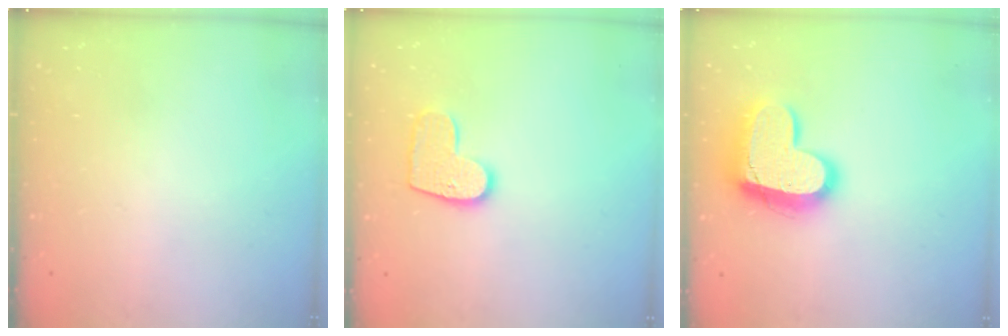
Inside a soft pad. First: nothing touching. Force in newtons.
{"total": 10.3, "press": 10.3, "slide": 0.4}
{"total": 18.2, "press": 18.2, "slide": 1.4}